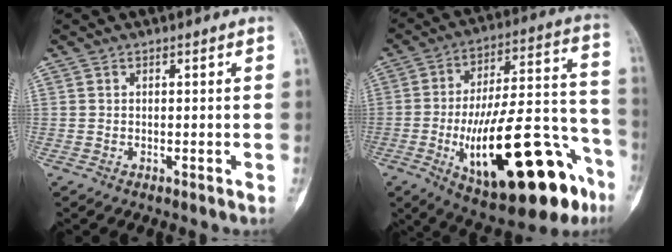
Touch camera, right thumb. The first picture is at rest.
{"total": 29.9, "force": [-12.6, 10.6, 25.0], "torque": [-0.349, 0.062, -0.176]}